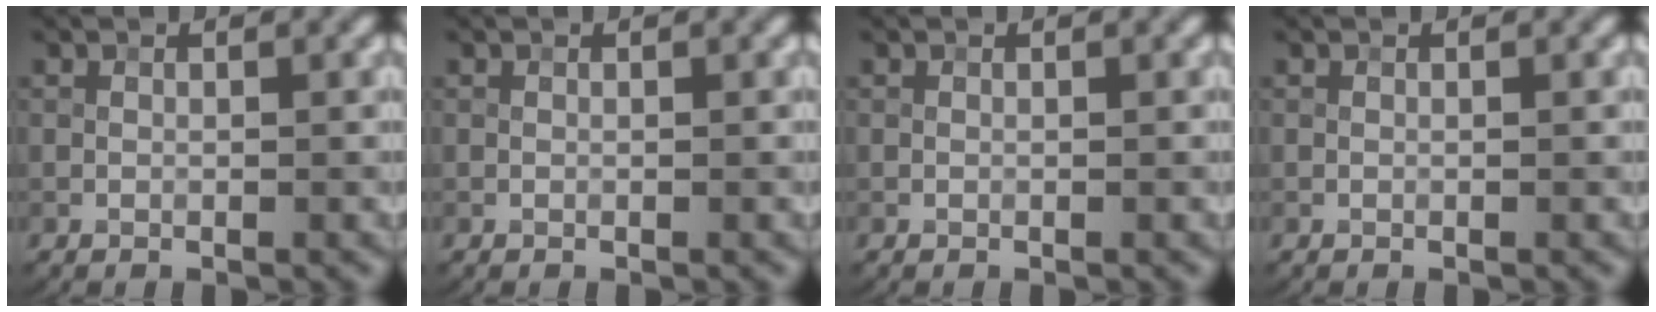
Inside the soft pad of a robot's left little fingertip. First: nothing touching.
{"total": 0.0}
{"total": 0.0}
{"total": 0.0}